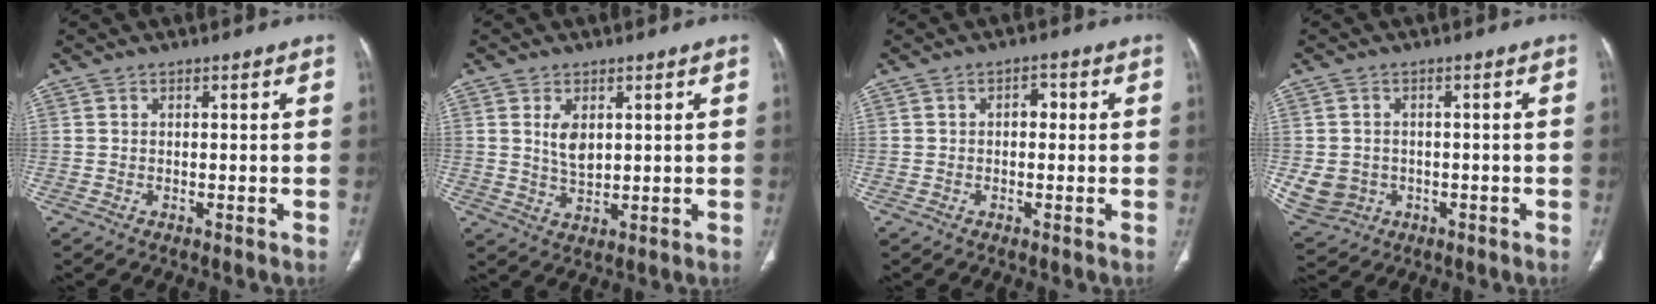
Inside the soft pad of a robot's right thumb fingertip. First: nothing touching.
{"total": 4.7, "force": [1.4, 2.7, 3.6], "torque": [-0.057, -0.013, 0.033]}
{"total": 2.3, "force": [0.1, 1.5, 1.7], "torque": [-0.014, 0.008, -0.004]}
{"total": 7.9, "force": [-1.5, 7.0, 3.2], "torque": [-0.067, 0.010, -0.009]}